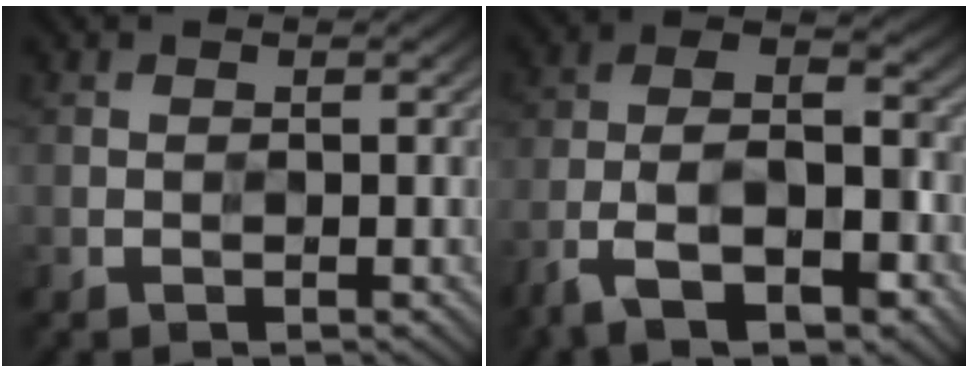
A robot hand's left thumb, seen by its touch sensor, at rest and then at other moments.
{"total": 10.8, "force": [-6.1, 4.6, 7.6], "torque": [-0.148, -0.007, -0.125]}